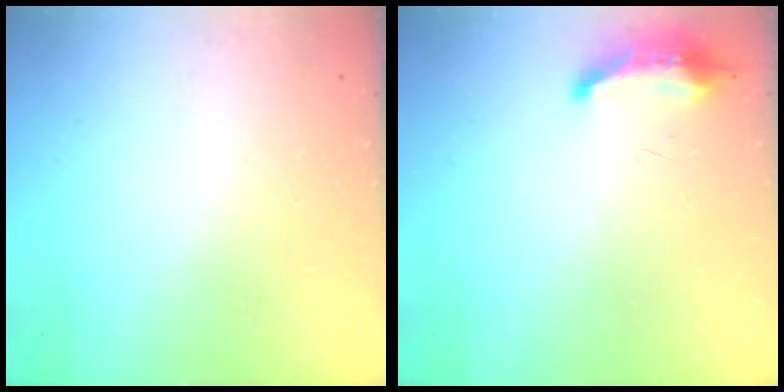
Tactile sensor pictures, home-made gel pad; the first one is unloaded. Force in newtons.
{"total": 8.3, "press": 8.1, "slide": 1.8}